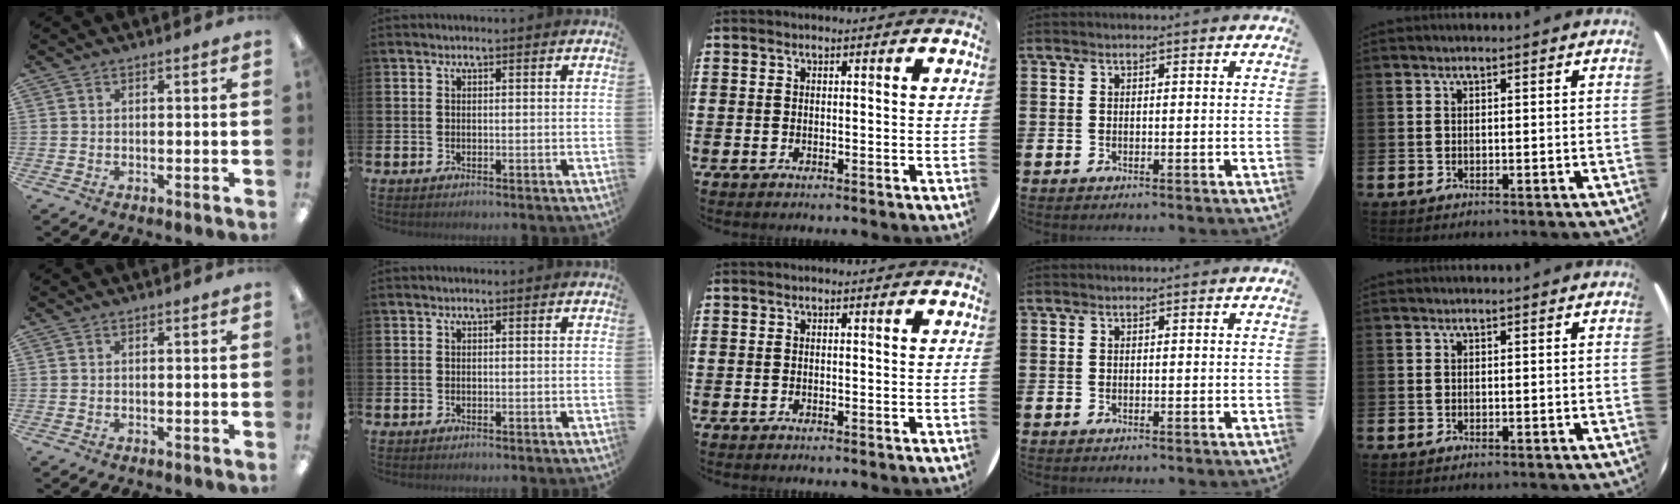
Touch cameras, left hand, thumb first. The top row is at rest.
{}